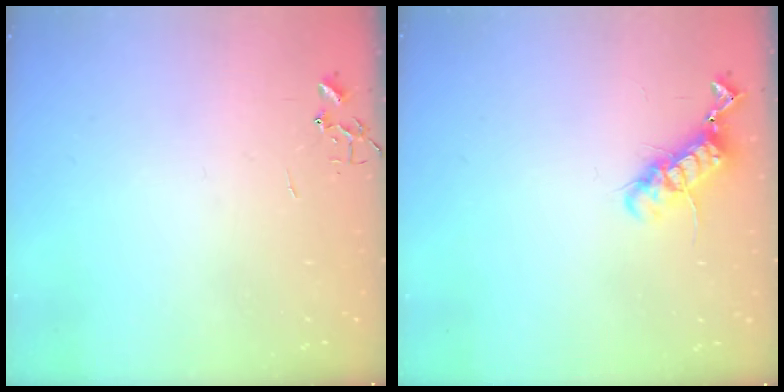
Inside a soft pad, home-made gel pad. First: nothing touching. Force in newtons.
{"total": 11.8, "press": 11.7, "slide": 1.4}